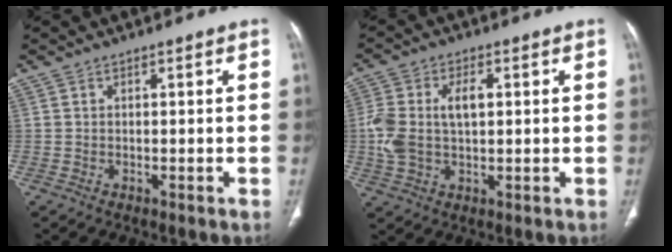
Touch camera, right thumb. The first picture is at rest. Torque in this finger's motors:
{"motor_torque": [0.00, 1.27, 1.32, 0.53, 0.11]}